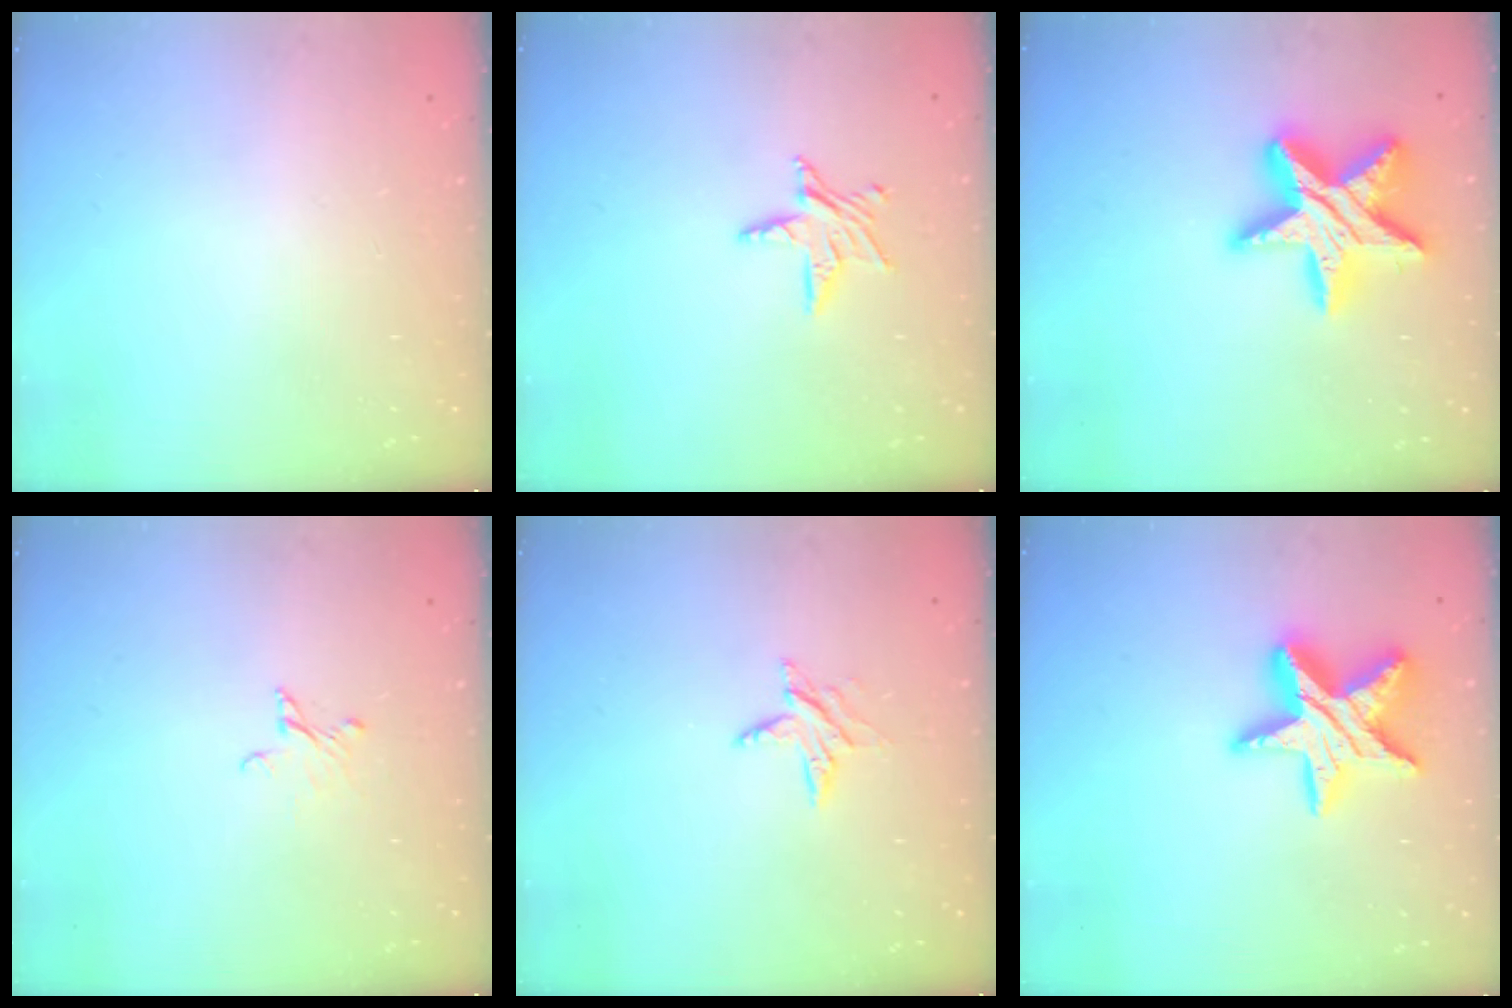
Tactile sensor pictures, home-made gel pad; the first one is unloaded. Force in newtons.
{"total": 7.0, "press": 7.0, "slide": 0.5}
{"total": 19.5, "press": 19.5, "slide": 1.4}
{"total": 2.5, "press": 2.5, "slide": 0.2}
{"total": 5.9, "press": 5.9, "slide": 0.5}
{"total": 16.8, "press": 16.7, "slide": 1.1}